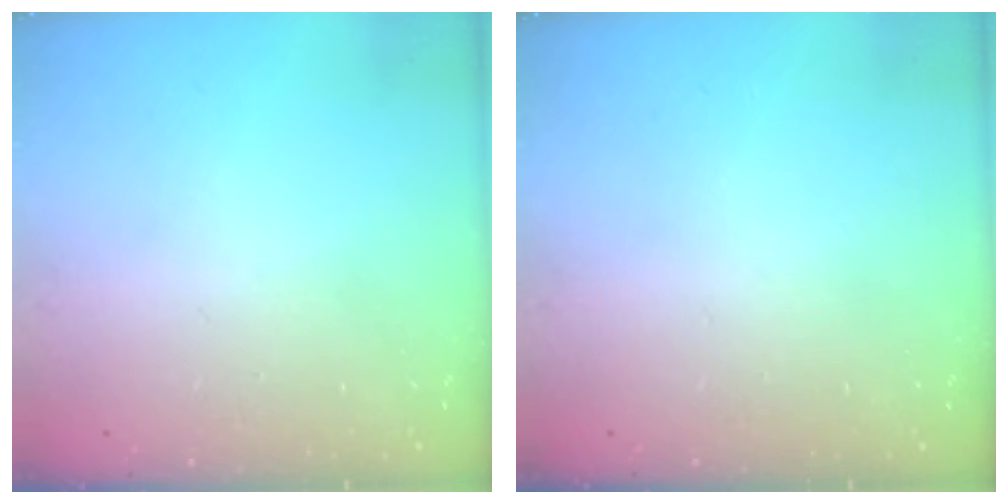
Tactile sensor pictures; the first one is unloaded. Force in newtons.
{"total": 0.0}